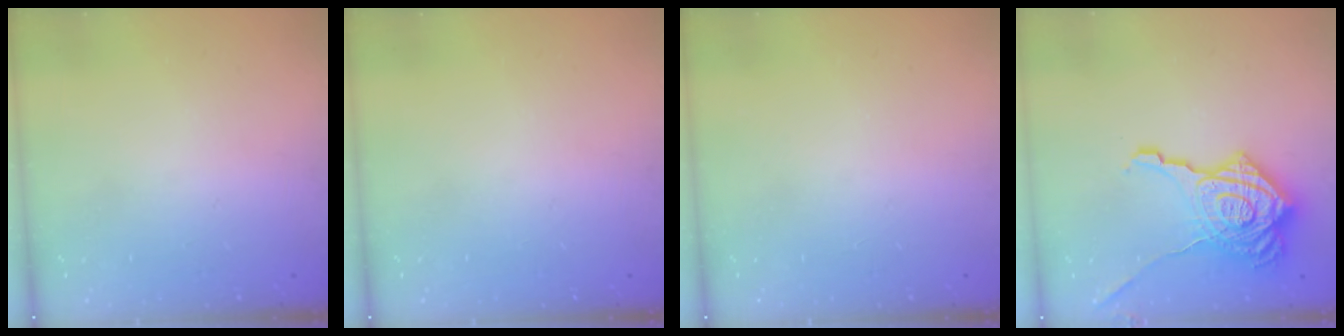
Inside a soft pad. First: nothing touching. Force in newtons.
{"total": 0.0}
{"total": 0.0}
{"total": 26.8, "press": 26.7, "slide": 2.1}